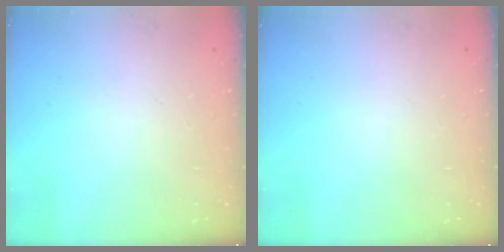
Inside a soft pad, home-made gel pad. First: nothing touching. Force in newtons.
{"total": 0.0}